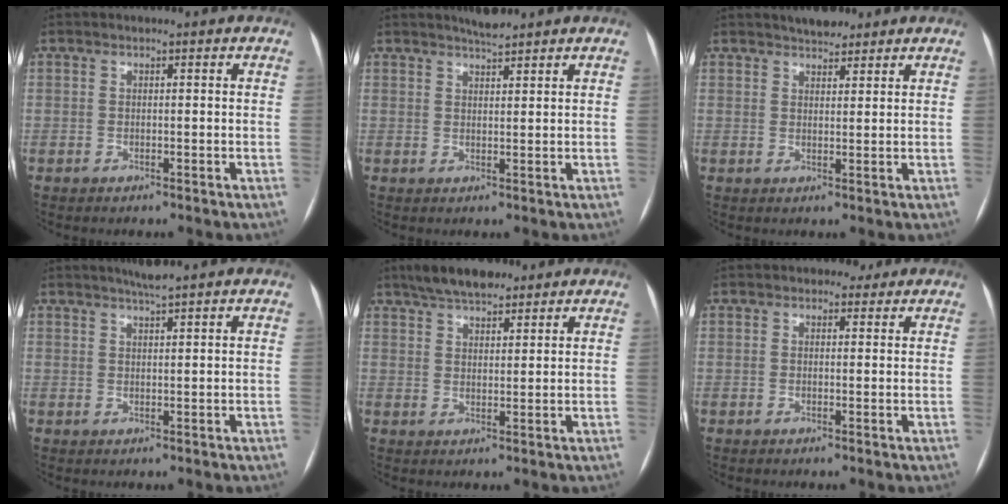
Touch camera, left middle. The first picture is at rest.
{"total": 2.6, "force": [2.4, 0.1, 0.9], "torque": [-0.019, 0.003, 0.042]}
{"total": 3.7, "force": [3.2, 1.4, 1.2], "torque": [-0.020, 0.008, 0.050]}
{"total": 2.4, "force": [2.1, -0.5, 1.1], "torque": [-0.019, 0.003, 0.038]}
{"total": 7.6, "force": [6.0, 2.6, 3.9], "torque": [-0.069, 0.017, 0.104]}
{"total": 1.9, "force": [1.4, 1.2, 0.3], "torque": [-0.001, 0.004, 0.015]}